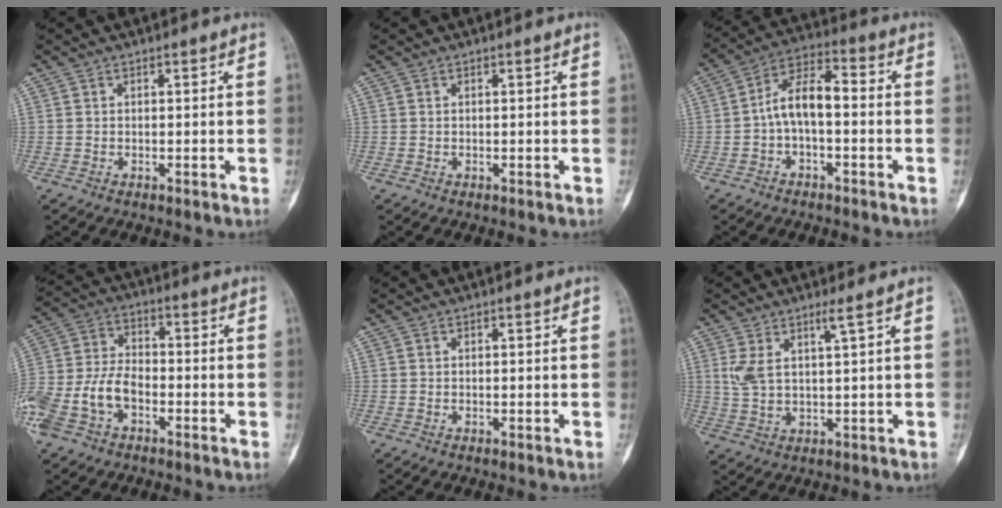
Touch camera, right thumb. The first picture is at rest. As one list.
[{"total": 0.0}, {"total": 8.4, "force": [-1.2, 4.2, 7.2], "torque": [-0.127, 0.042, -0.031]}, {"total": 12.5, "force": [-5.0, 7.7, 8.4], "torque": [-0.181, 0.032, -0.099]}, {"total": 0.0}, {"total": 5.0, "force": [2.3, 0.3, 4.4], "torque": [-0.105, -0.020, 0.057]}]